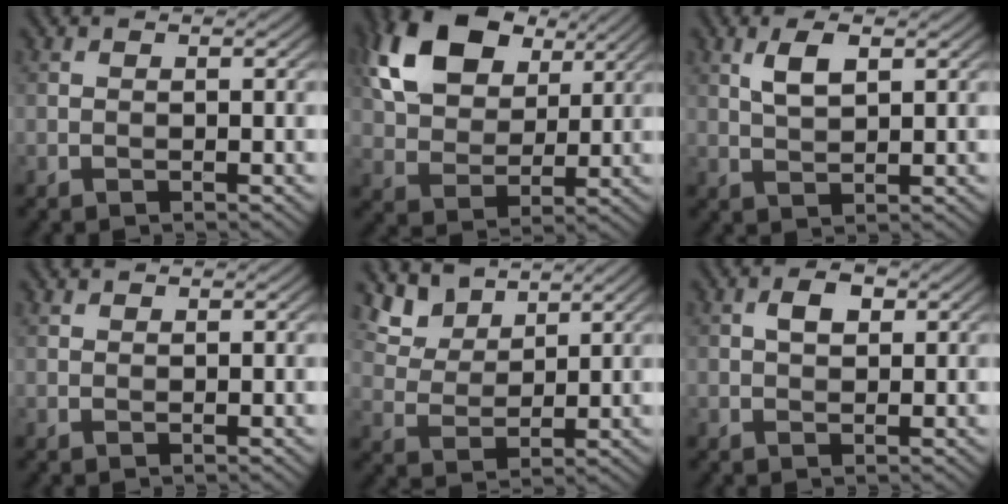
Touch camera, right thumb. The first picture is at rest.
{"total": 14.0, "force": [6.7, 8.9, 8.6], "torque": [-0.195, 0.018, 0.123]}
{"total": 3.6, "force": [1.7, 1.4, 2.9], "torque": [-0.063, 0.001, 0.036]}
{"total": 0.7, "force": [0.7, 0.3, 0.1], "torque": [-0.006, 0.000, 0.015]}
{"total": 6.0, "force": [4.7, 2.8, 2.5], "torque": [-0.073, -0.002, 0.107]}
{"total": 2.5, "force": [0.8, 1.4, 1.8], "torque": [-0.033, 0.005, 0.011]}